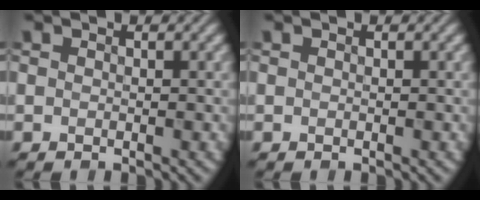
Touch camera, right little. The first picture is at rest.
{"total": 0.0}